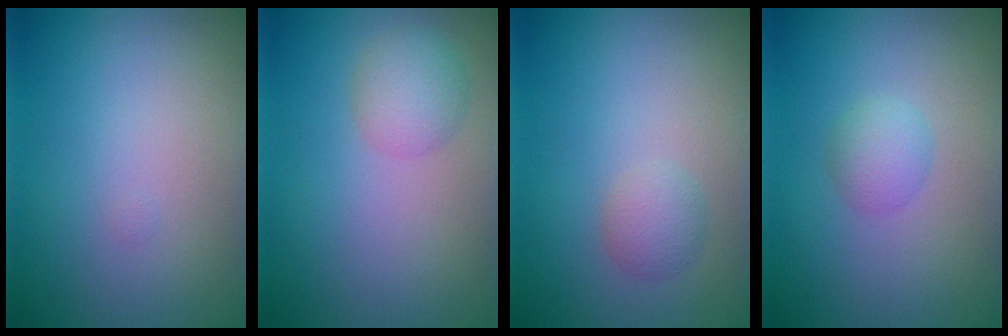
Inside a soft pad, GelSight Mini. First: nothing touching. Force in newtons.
{"total": 2.5, "press": 2.5, "slide": 0.0}
{"total": 1.6, "press": 1.6, "slide": 0.0}
{"total": 1.7, "press": 1.7, "slide": 0.0}